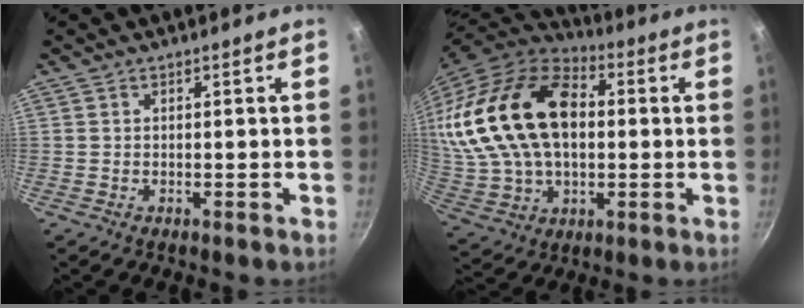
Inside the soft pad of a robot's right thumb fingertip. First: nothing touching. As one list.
[{"total": 27.9, "force": [4.5, 18.1, 20.8], "torque": [-0.400, 0.016, 0.084]}]